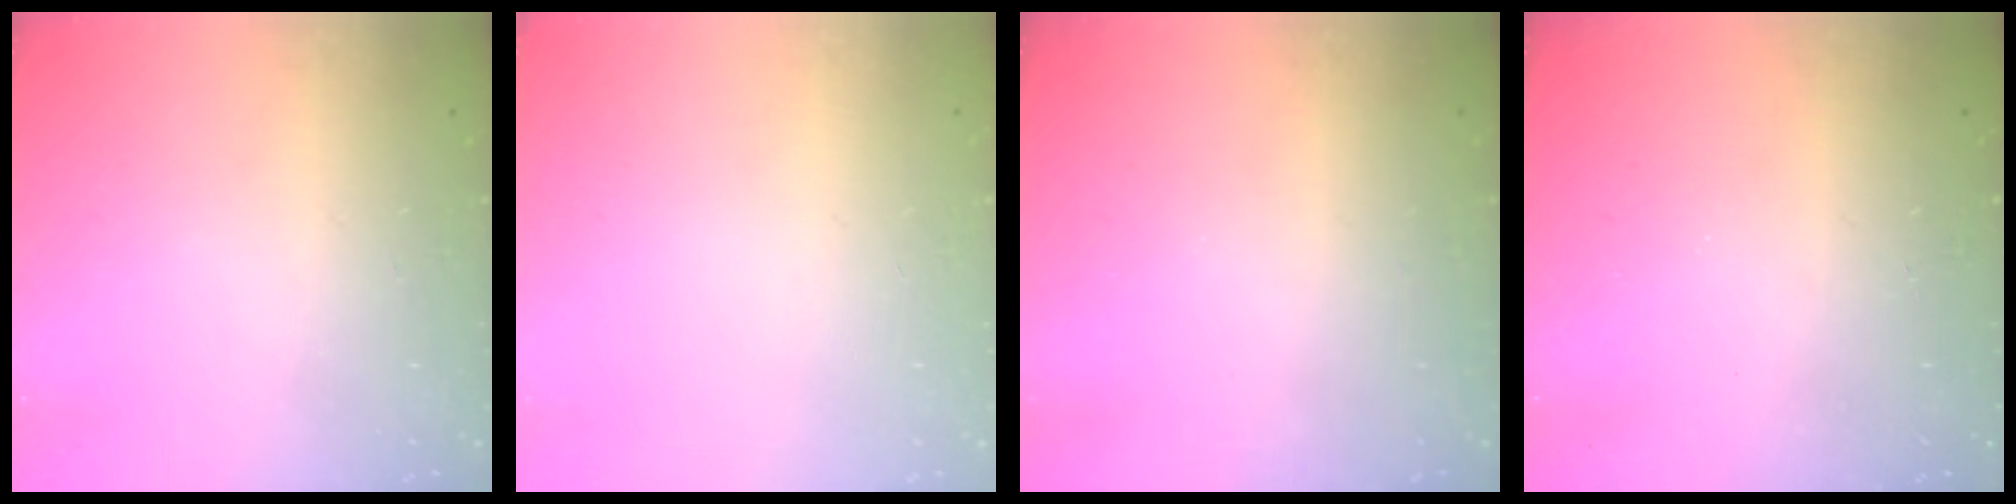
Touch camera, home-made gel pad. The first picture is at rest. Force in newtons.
{"total": 0.0}
{"total": 0.0}
{"total": 0.0}